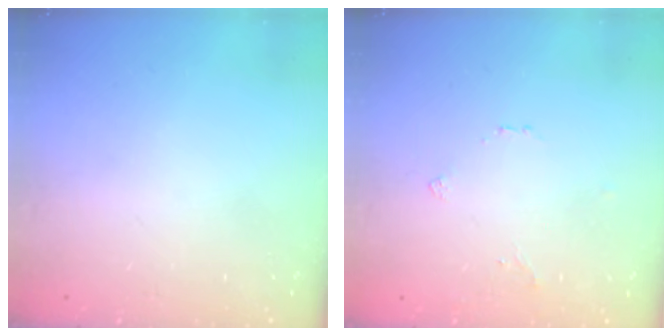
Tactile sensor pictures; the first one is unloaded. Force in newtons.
{"total": 1.5, "press": 1.4, "slide": 0.2}